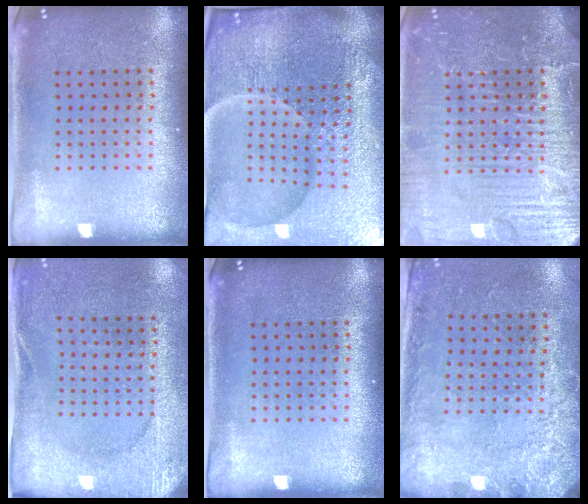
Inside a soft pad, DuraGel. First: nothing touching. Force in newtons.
{"total": 6.9, "press": 6.2, "slide": 3.2}
{"total": 7.7, "press": 7.6, "slide": 0.9}
{"total": 2.6, "press": 2.4, "slide": 0.9}
{"total": 0.0}
{"total": 2.7, "press": 2.0, "slide": 1.8}